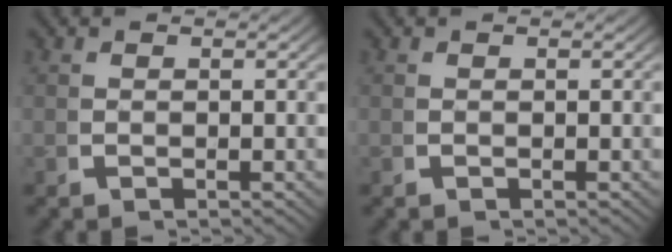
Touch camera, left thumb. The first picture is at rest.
{"total": 0.0}